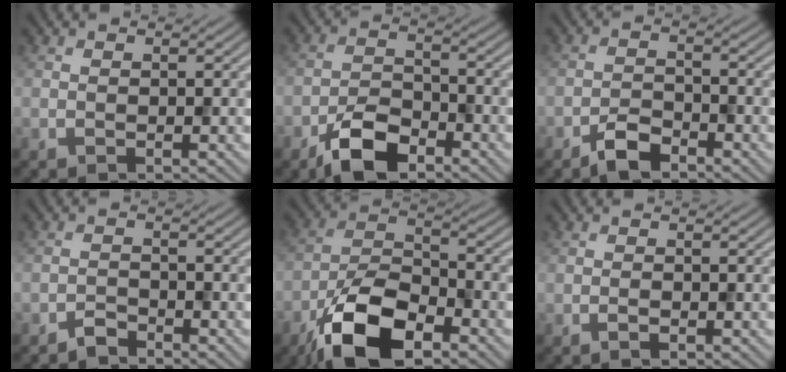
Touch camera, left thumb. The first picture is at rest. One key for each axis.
{"total": 6.8, "fx": -4.5, "fy": 3.1, "fz": 4.1, "tx": -0.074, "ty": 0.002, "tz": -0.095}
{"total": 3.7, "fx": -2.8, "fy": 1.5, "fz": 2.0, "tx": -0.034, "ty": 0.002, "tz": -0.062}
{"total": 1.7, "fx": -1.6, "fy": 0.4, "fz": 0.4, "tx": -0.004, "ty": 0.004, "tz": -0.036}
{"total": 11.4, "fx": -6.8, "fy": 4.8, "fz": 7.8, "tx": -0.150, "ty": -0.005, "tz": -0.143}
{"total": 0.7, "fx": -0.4, "fy": 0.2, "fz": 0.6, "tx": -0.012, "ty": 0.000, "tz": -0.007}